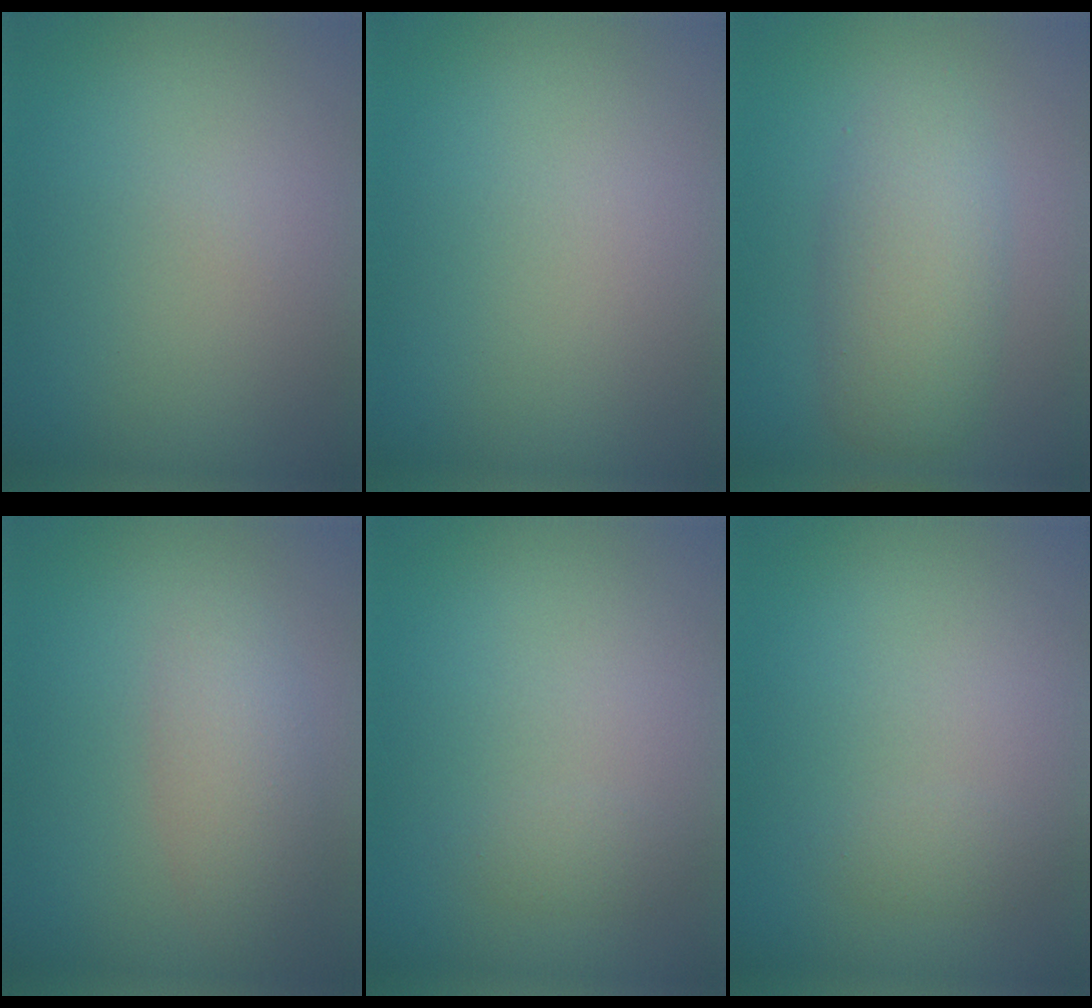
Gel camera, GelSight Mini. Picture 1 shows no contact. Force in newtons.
{"total": 0.0}
{"total": 4.6, "press": 4.6, "slide": 0.1}
{"total": 3.2, "press": 3.2, "slide": 0.0}
{"total": 0.9, "press": 0.9, "slide": 0.0}
{"total": 0.9, "press": 0.9, "slide": 0.0}